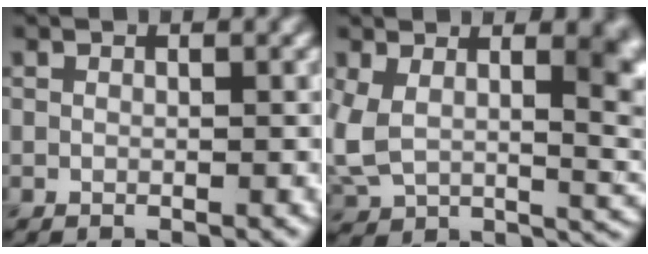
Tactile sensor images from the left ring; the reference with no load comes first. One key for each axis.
{"total": 10.9, "fx": 2.5, "fy": 5.9, "fz": 8.8, "tx": -0.172, "ty": -0.027, "tz": 0.065}